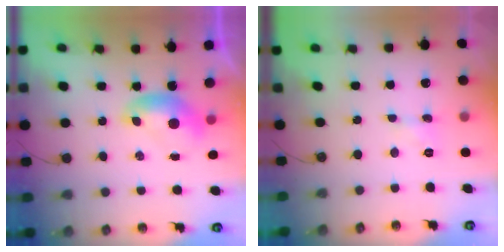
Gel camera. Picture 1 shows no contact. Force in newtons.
{"total": 1.6, "press": 1.6, "slide": 0.4}